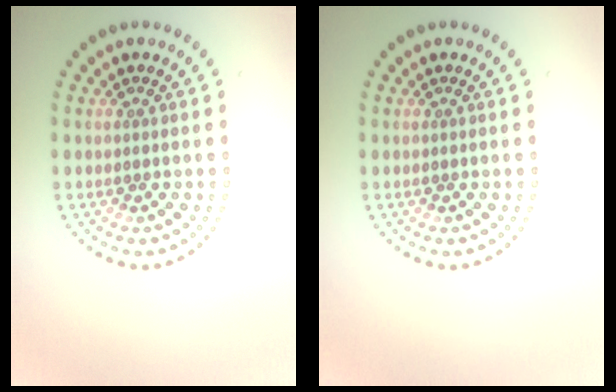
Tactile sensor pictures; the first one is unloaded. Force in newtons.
{"total": 0.0}